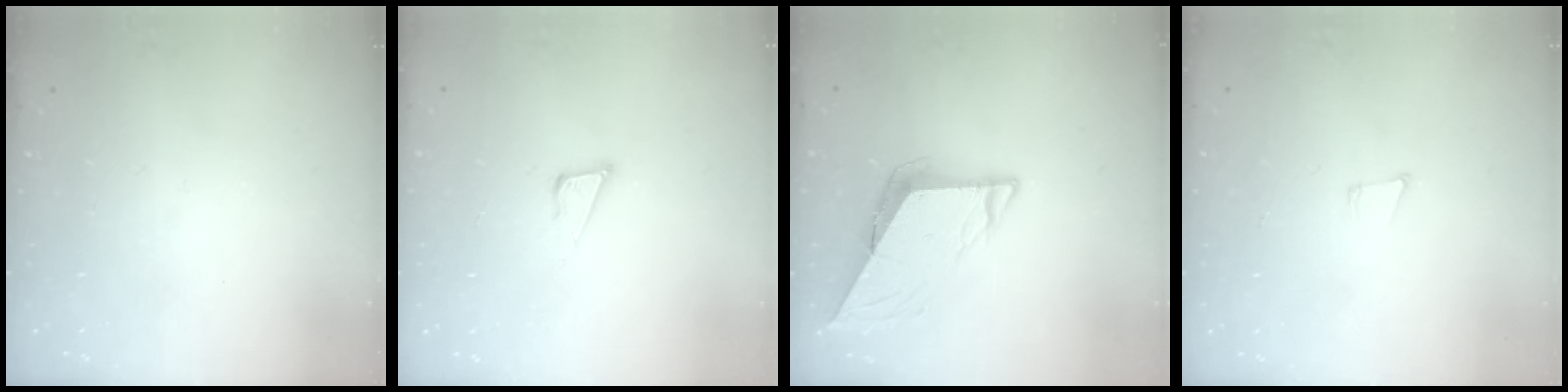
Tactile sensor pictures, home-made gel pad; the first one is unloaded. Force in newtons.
{"total": 6.1, "press": 5.5, "slide": 2.7}
{"total": 8.0, "press": 8.0, "slide": 0.5}
{"total": 5.0, "press": 4.2, "slide": 2.7}